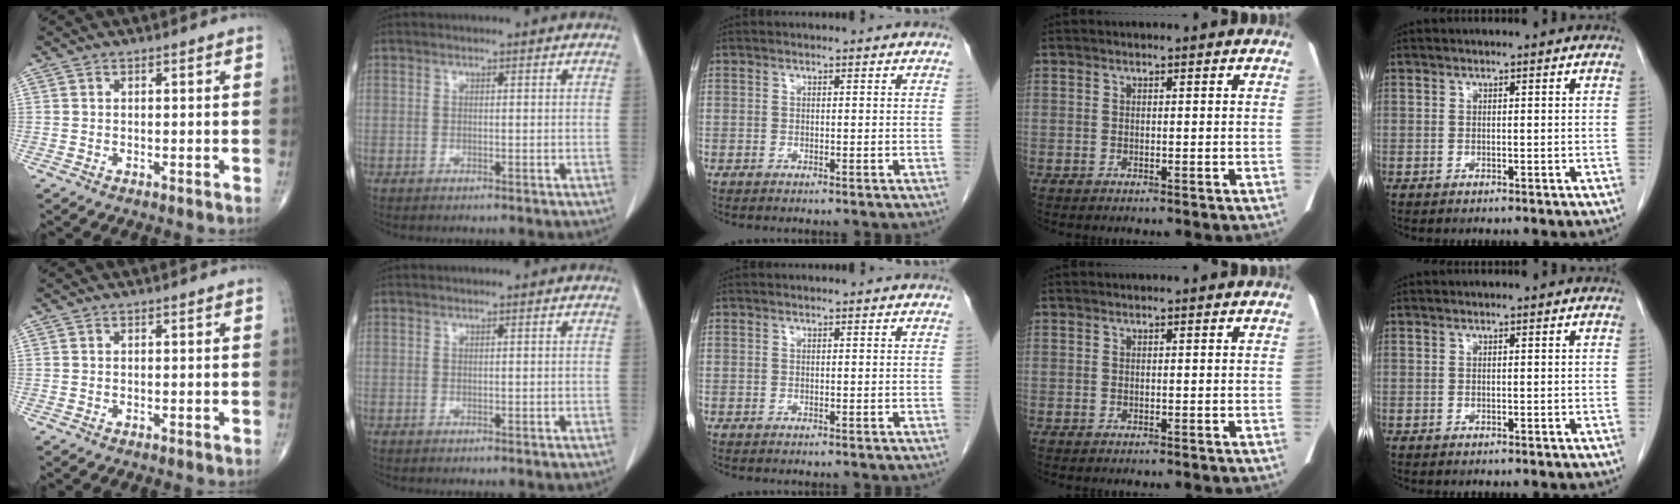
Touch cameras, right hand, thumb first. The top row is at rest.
{}